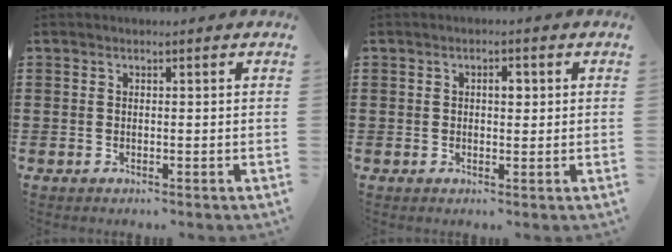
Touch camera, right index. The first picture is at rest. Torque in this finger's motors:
{"motor_torque": [0.51, -0.23, 0.05, 0.05]}